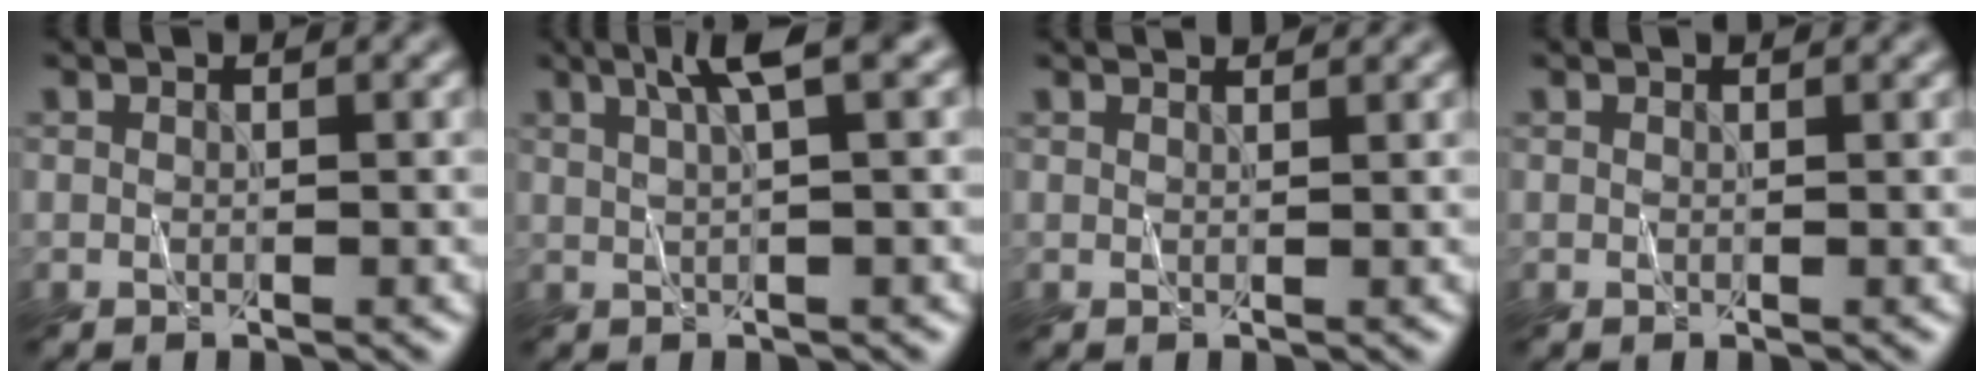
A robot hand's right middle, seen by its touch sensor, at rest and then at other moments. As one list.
[{"total": 4.0, "force": [2.1, 0.5, 3.4], "torque": [-0.051, 0.008, 0.036]}, {"total": 2.1, "force": [1.9, 0.5, 0.7], "torque": [-0.005, 0.002, 0.009]}, {"total": 0.5, "force": [0.5, 0.1, 0.2], "torque": [-0.002, -0.003, 0.002]}]